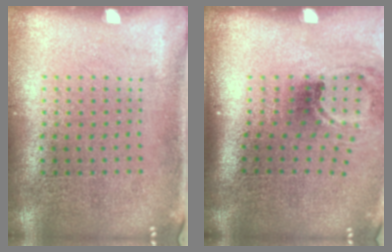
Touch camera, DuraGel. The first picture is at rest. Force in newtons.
{"total": 2.0, "press": 1.3, "slide": 1.5}